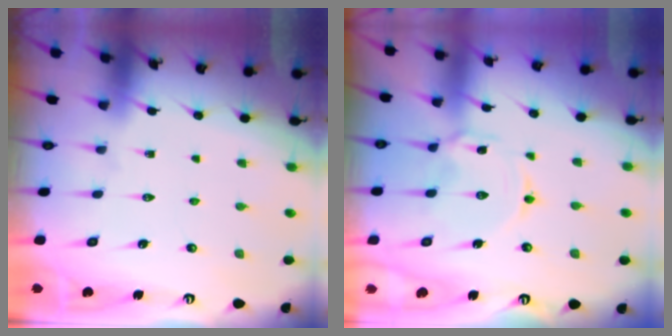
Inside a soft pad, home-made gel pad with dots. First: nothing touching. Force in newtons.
{"total": 2.6, "press": 2.5, "slide": 0.3}